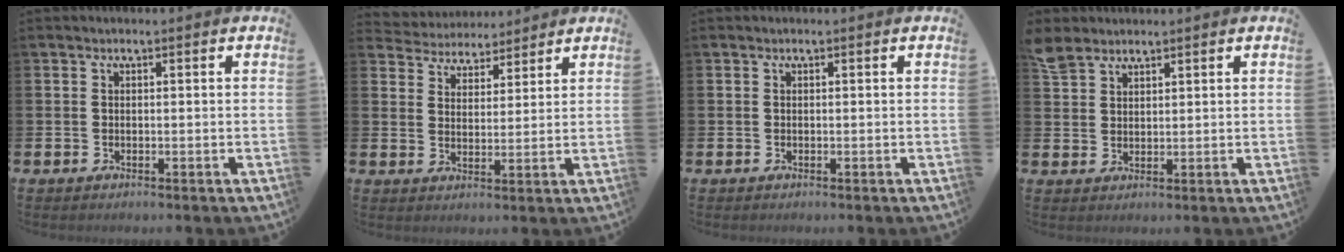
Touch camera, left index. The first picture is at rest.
{"total": 4.3, "force": [4.1, 1.1, -0.9], "torque": [-0.009, -0.028, 0.073]}
{"total": 0.0}
{"total": 3.9, "force": [3.5, 1.6, 0.5], "torque": [-0.012, -0.011, 0.066]}